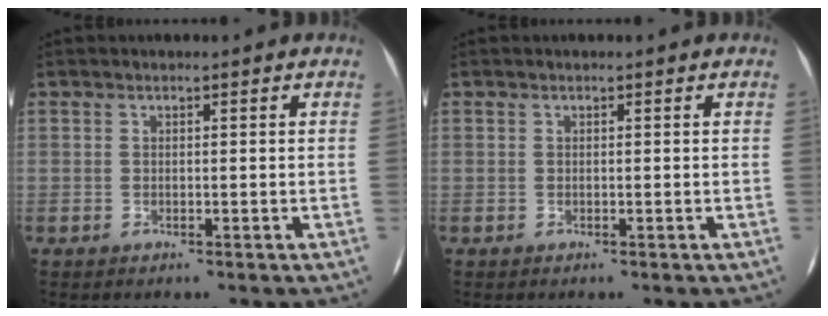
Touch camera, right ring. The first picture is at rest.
{"total": 0.0}